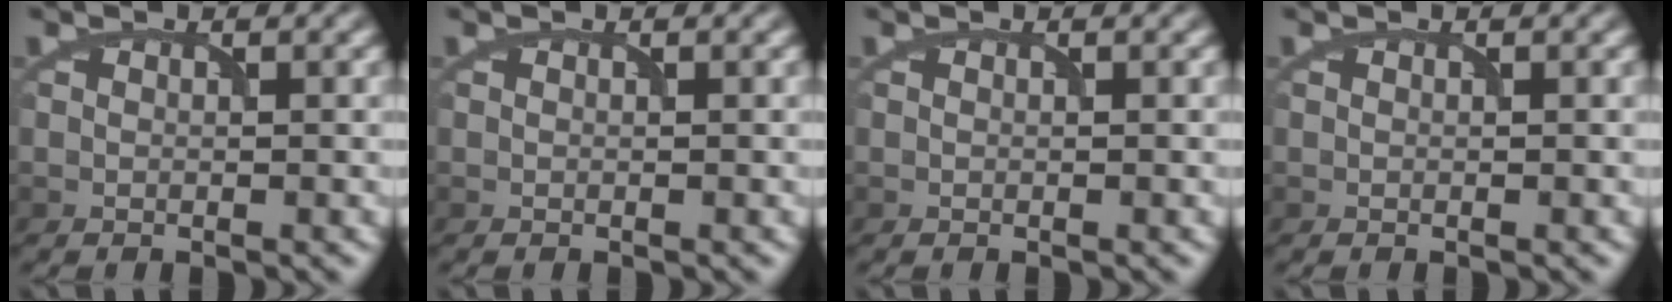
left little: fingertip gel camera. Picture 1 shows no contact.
{"total": 0.0}
{"total": 0.0}
{"total": 0.0}